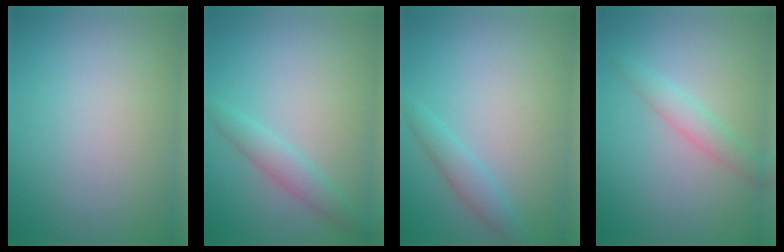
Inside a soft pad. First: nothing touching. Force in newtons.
{"total": 2.2, "press": 2.2, "slide": 0.1}
{"total": 1.9, "press": 1.9, "slide": 0.1}
{"total": 1.6, "press": 1.6, "slide": 0.1}